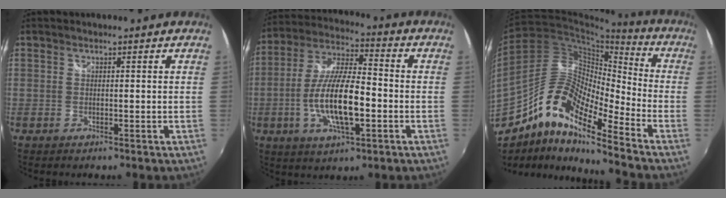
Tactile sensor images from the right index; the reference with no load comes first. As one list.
[{"total": 14.7, "force": [-3.6, 4.6, 13.5], "torque": [-0.270, -0.003, -0.066]}, {"total": 14.8, "force": [-9.5, 3.8, 10.7], "torque": [-0.188, 0.011, -0.197]}]